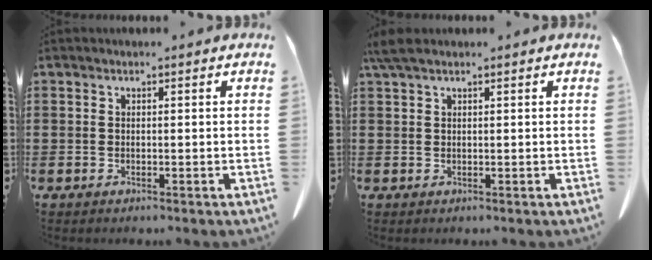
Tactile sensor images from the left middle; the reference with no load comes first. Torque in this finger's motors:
{"motor_torque": [0.13, 0.09, 0.06, 0.05]}